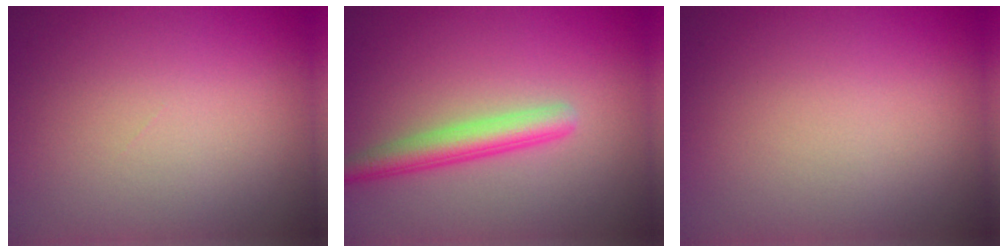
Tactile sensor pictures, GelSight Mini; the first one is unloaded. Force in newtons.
{"total": 3.0, "press": 3.0, "slide": 0.1}
{"total": 0.0}